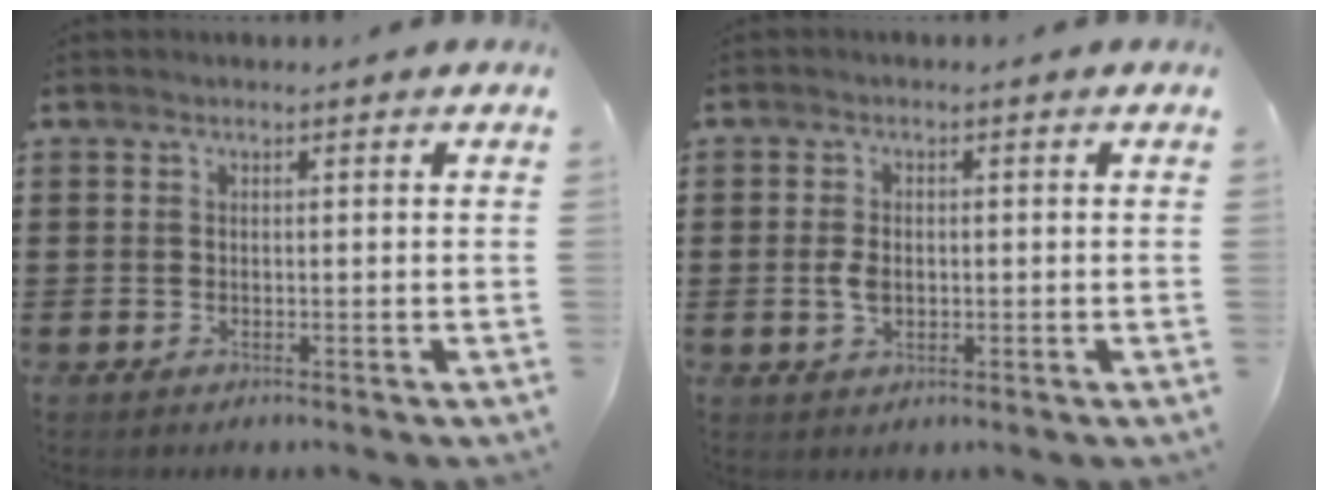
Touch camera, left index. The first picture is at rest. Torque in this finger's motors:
{"motor_torque": [0.54, 0.46, 0.25, 0.06]}